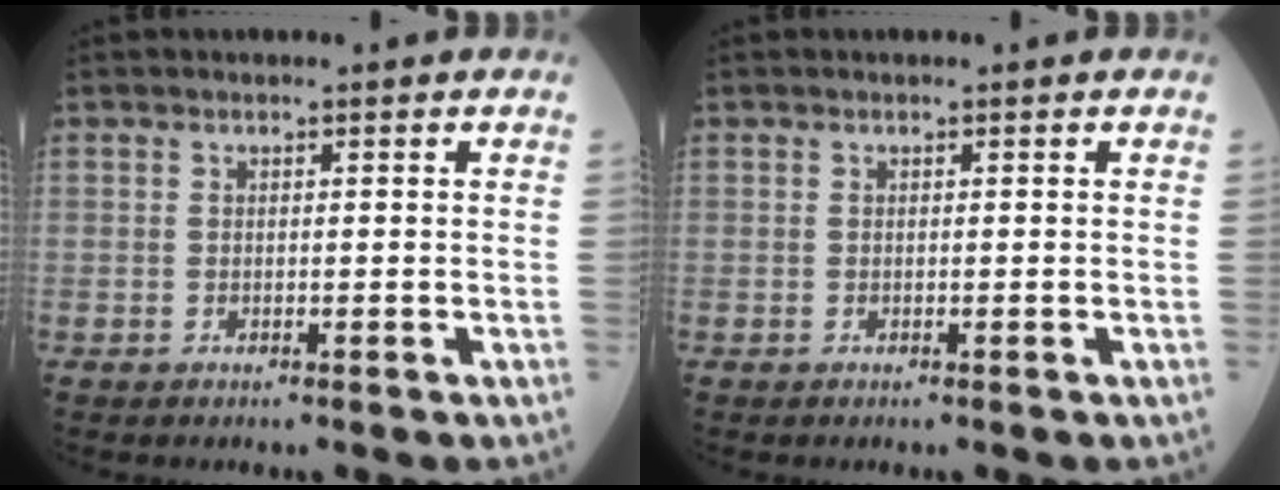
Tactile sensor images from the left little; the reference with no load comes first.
{"total": 0.0}